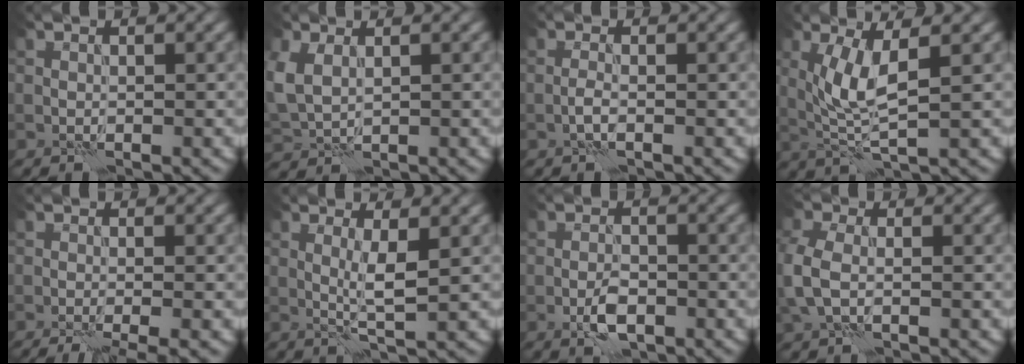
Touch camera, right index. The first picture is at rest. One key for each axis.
{"total": 3.5, "fx": 1.3, "fy": 2.4, "fz": 2.2, "tx": -0.067, "ty": 0.002, "tz": 0.035}
{"total": 1.1, "fx": -0.5, "fy": 0.2, "fz": 0.9, "tx": -0.020, "ty": 0.005, "tz": -0.013}
{"total": 4.3, "fx": 1.1, "fy": 1.2, "fz": 4.0, "tx": -0.085, "ty": 0.000, "tz": 0.026}
{"total": 4.4, "fx": -2.4, "fy": 1.2, "fz": 3.5, "tx": -0.038, "ty": 0.000, "tz": -0.038}
{"total": 2.5, "fx": 0.5, "fy": 0.3, "fz": 2.5, "tx": -0.049, "ty": -0.002, "tz": 0.010}
{"total": 2.8, "fx": -1.4, "fy": 1.1, "fz": 2.2, "tx": -0.039, "ty": 0.002, "tz": -0.029}
{"total": 4.1, "fx": -0.3, "fy": 2.7, "fz": 3.0, "tx": -0.088, "ty": 0.006, "tz": -0.015}